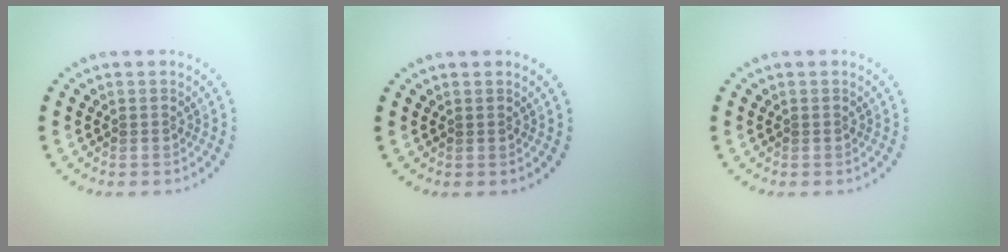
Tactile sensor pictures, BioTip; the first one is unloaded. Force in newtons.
{"total": 0.0}
{"total": 0.0}